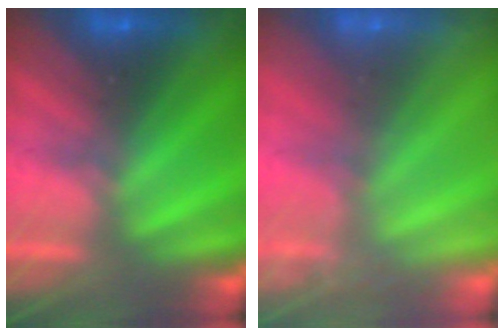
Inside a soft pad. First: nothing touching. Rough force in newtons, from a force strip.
{"total": 2.4}